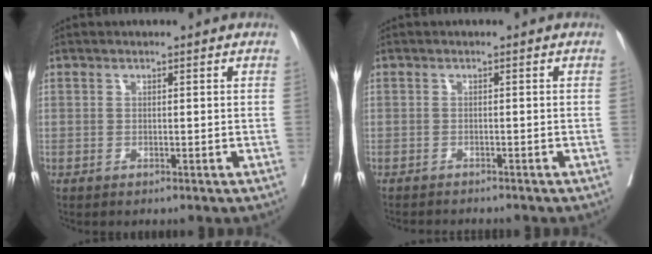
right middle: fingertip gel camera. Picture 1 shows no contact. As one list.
[{"total": 3.8, "force": [-3.7, 0.4, 1.0], "torque": [-0.010, -0.008, -0.052]}]